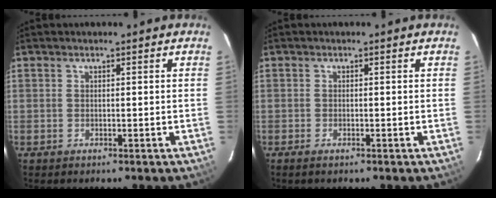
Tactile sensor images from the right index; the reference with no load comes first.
{"total": 1.0, "force": [-0.8, 0.3, 0.5], "torque": [-0.012, -0.003, -0.015]}